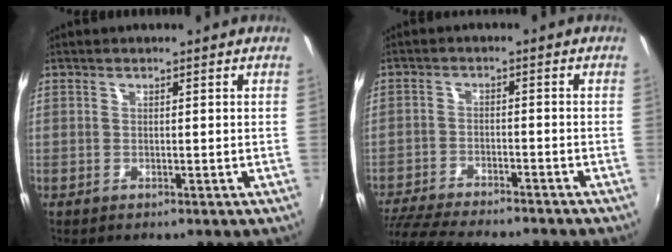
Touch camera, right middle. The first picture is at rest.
{"total": 15.1, "force": [-13.3, 2.7, 6.7], "torque": [-0.147, -0.029, -0.215]}